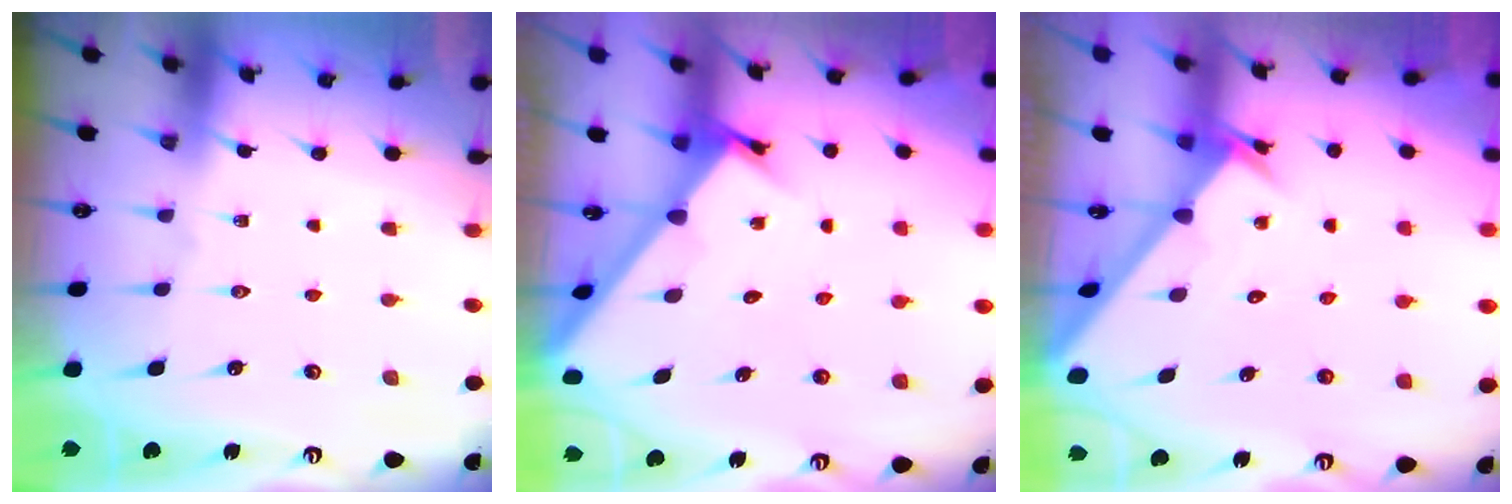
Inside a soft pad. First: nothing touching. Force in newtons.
{"total": 1.9, "press": 1.9, "slide": 0.2}
{"total": 2.4, "press": 2.4, "slide": 0.2}